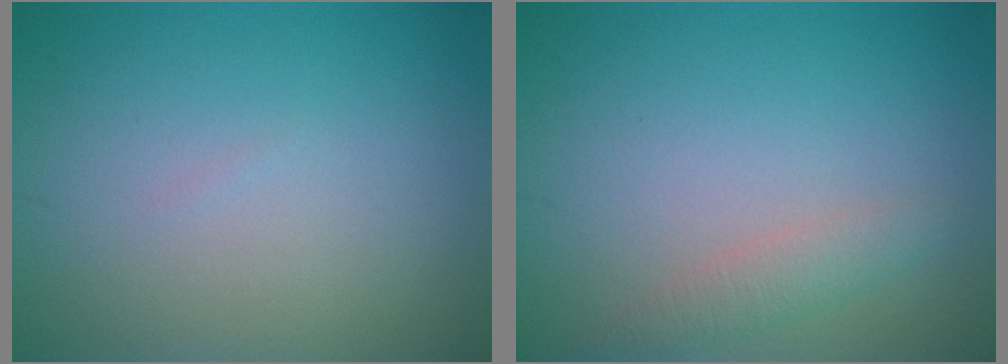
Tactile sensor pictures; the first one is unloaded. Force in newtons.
{"total": 1.7, "press": 1.7, "slide": 0.1}